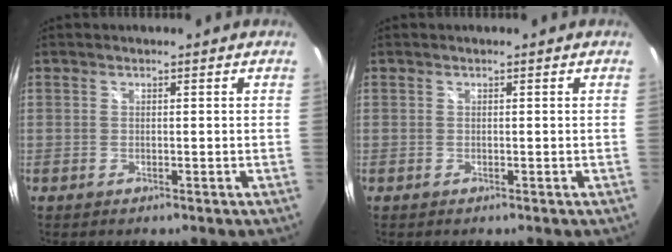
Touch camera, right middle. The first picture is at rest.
{"total": 0.0}